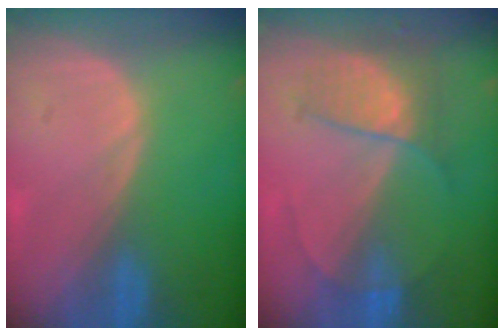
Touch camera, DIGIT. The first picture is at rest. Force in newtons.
{"total": 7.0, "press": 6.0, "slide": 3.6}